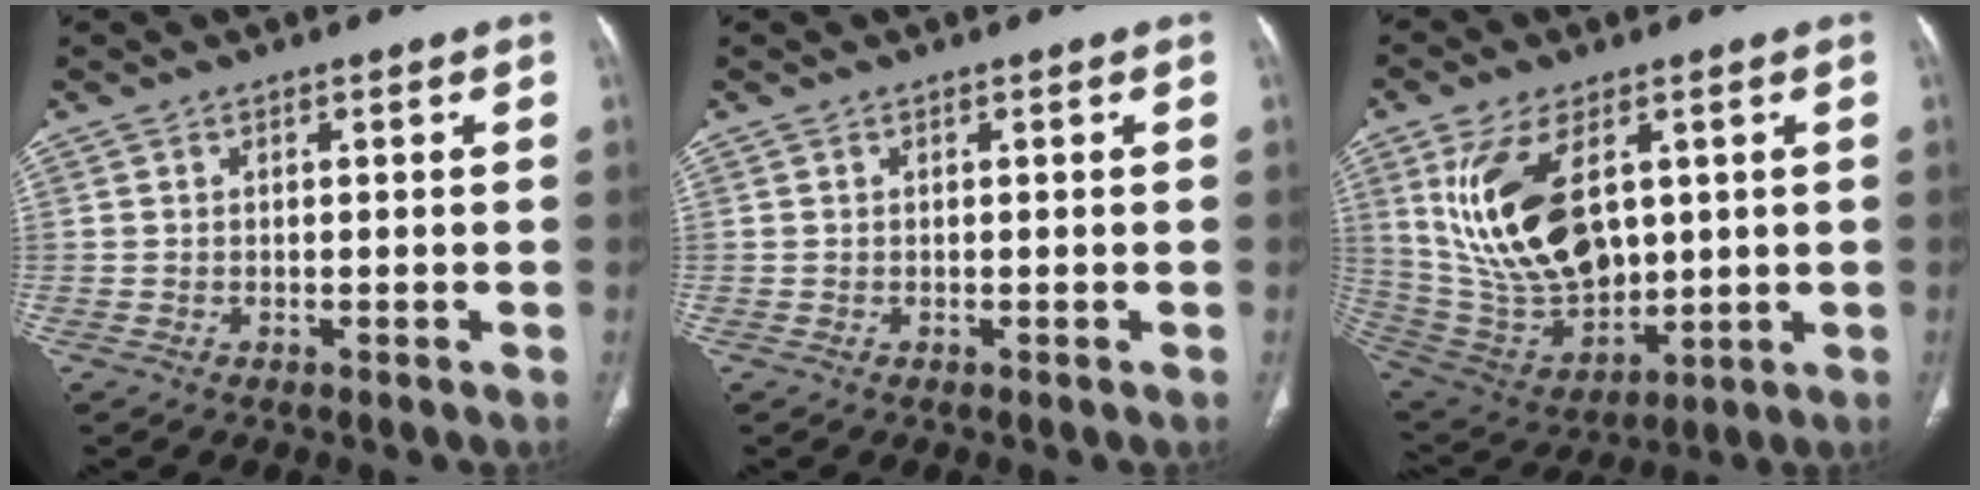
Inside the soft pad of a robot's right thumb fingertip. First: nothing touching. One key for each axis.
{"total": 0.0}
{"total": 19.4, "fx": 5.3, "fy": 11.0, "fz": 15.1, "tx": -0.268, "ty": -0.025, "tz": 0.125}